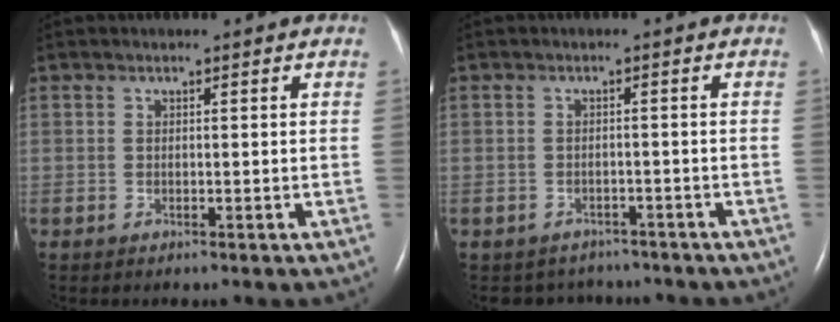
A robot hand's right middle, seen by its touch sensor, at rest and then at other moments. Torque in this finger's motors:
{"motor_torque": [0.04, -0.08, 0.01, 0.01]}